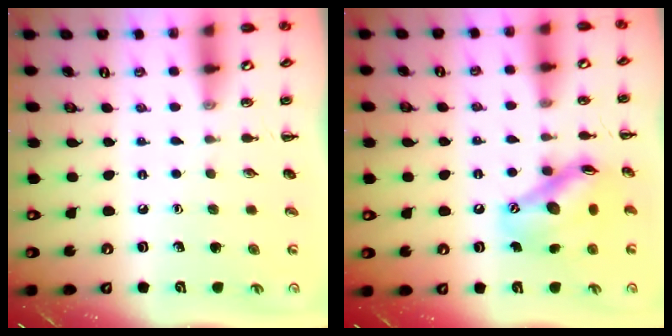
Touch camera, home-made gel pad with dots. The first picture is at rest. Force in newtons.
{"total": 14.5, "press": 14.2, "slide": 2.4}